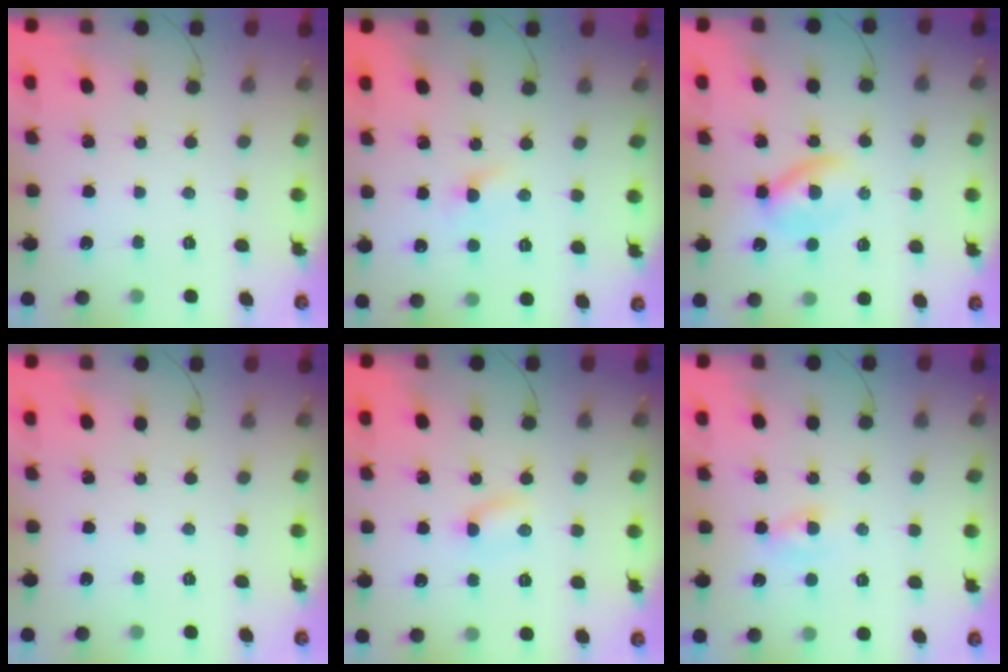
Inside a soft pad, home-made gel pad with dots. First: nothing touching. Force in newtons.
{"total": 1.6, "press": 1.4, "slide": 0.8}
{"total": 2.8, "press": 2.8, "slide": 0.5}
{"total": 0.0}
{"total": 3.5, "press": 3.4, "slide": 1.0}
{"total": 1.3, "press": 1.1, "slide": 0.8}